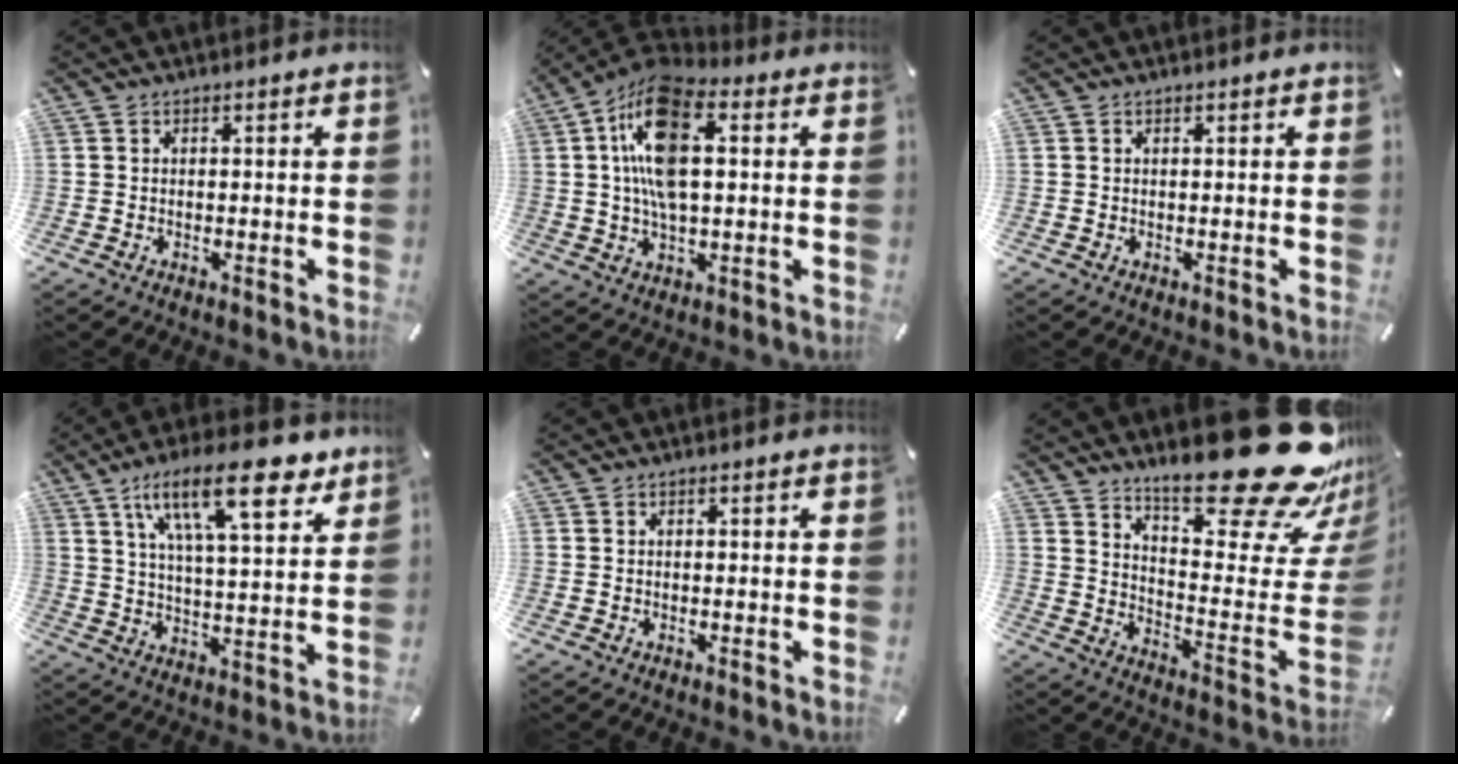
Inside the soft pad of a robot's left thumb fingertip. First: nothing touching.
{"total": 15.3, "force": [3.9, 7.6, 12.6], "torque": [-0.261, -0.004, 0.065]}
{"total": 0.0}
{"total": 19.4, "force": [11.0, 7.3, 14.2], "torque": [-0.230, -0.037, 0.175]}
{"total": 0.0}
{"total": 28.1, "force": [21.2, 7.5, 16.8], "torque": [-0.212, -0.168, 0.344]}